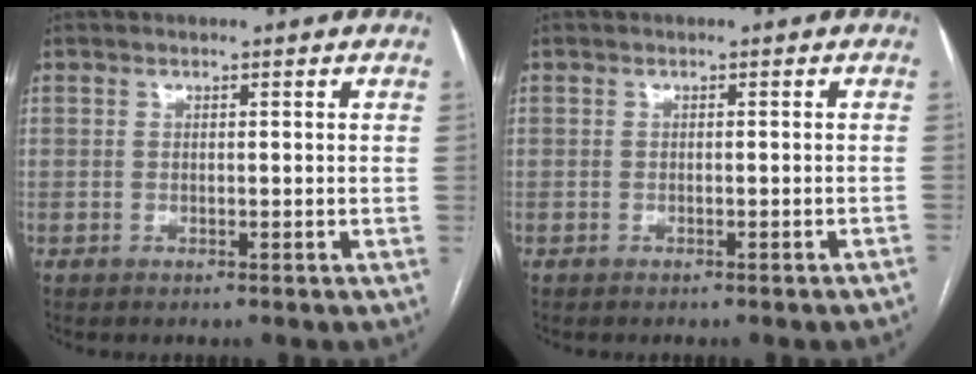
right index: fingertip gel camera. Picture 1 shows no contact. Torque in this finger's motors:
{"motor_torque": [-0.04, -0.43, -0.02, 0.00]}